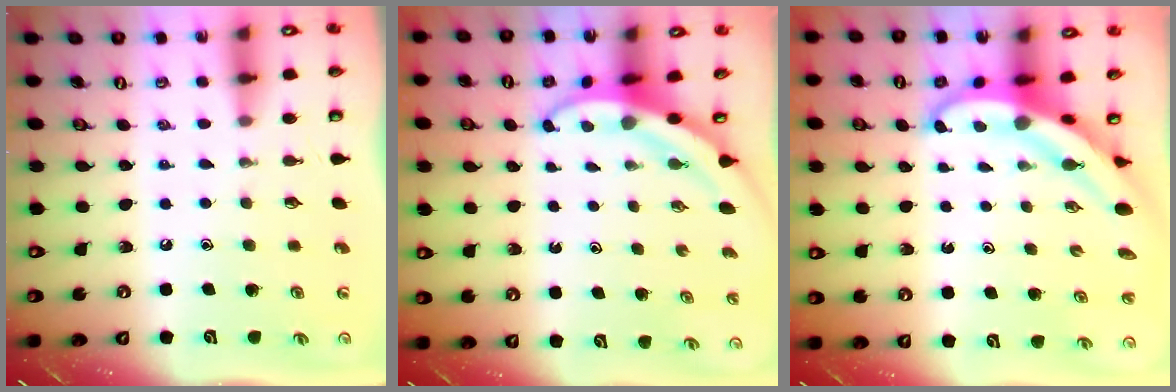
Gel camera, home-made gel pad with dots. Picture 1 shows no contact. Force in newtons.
{"total": 3.9, "press": 3.9, "slide": 0.5}
{"total": 6.0, "press": 6.0, "slide": 0.2}